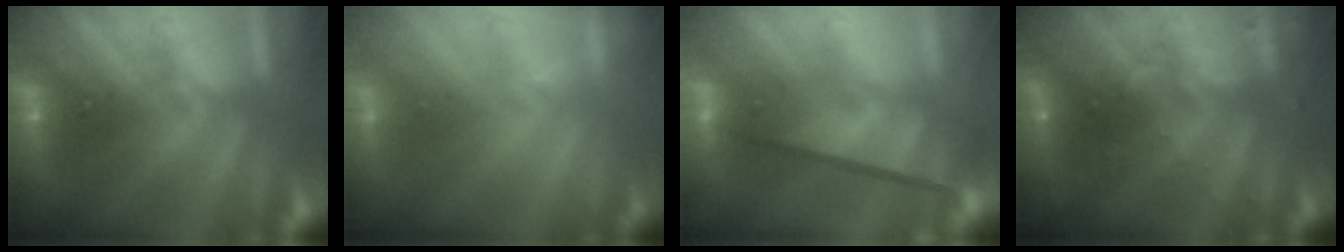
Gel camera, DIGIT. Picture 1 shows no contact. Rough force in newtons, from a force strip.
{"total": 1.6}
{"total": 3.7}
{"total": 3.0}